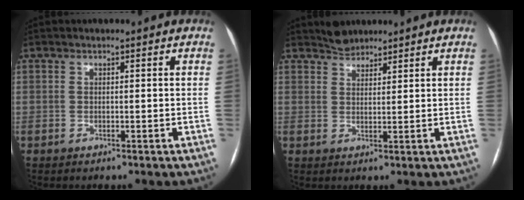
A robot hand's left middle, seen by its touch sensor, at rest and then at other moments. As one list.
[{"total": 2.8, "force": [2.6, 1.0, 0.1], "torque": [-0.003, 0.007, 0.047]}]